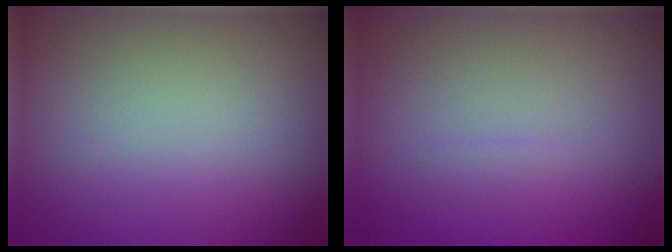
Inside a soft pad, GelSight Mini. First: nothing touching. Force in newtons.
{"total": 0.6, "press": 0.6, "slide": 0.0}